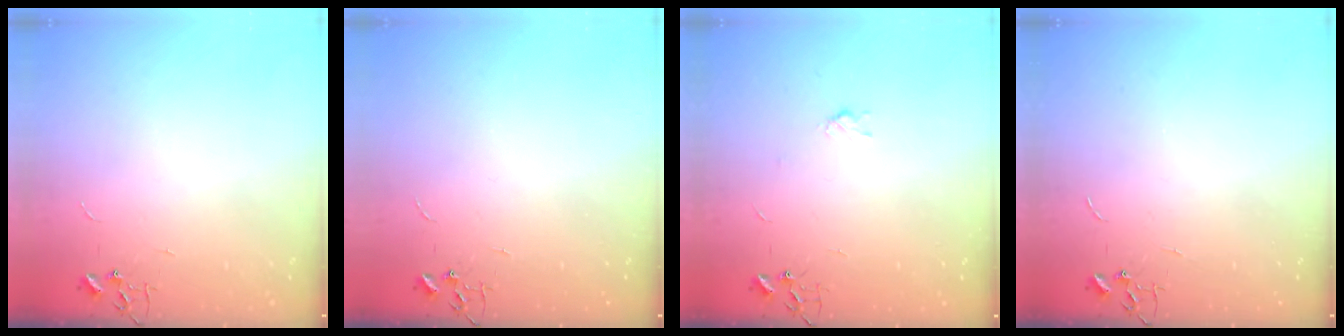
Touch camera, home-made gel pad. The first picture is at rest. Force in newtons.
{"total": 0.0}
{"total": 3.0, "press": 2.9, "slide": 0.6}
{"total": 0.0}